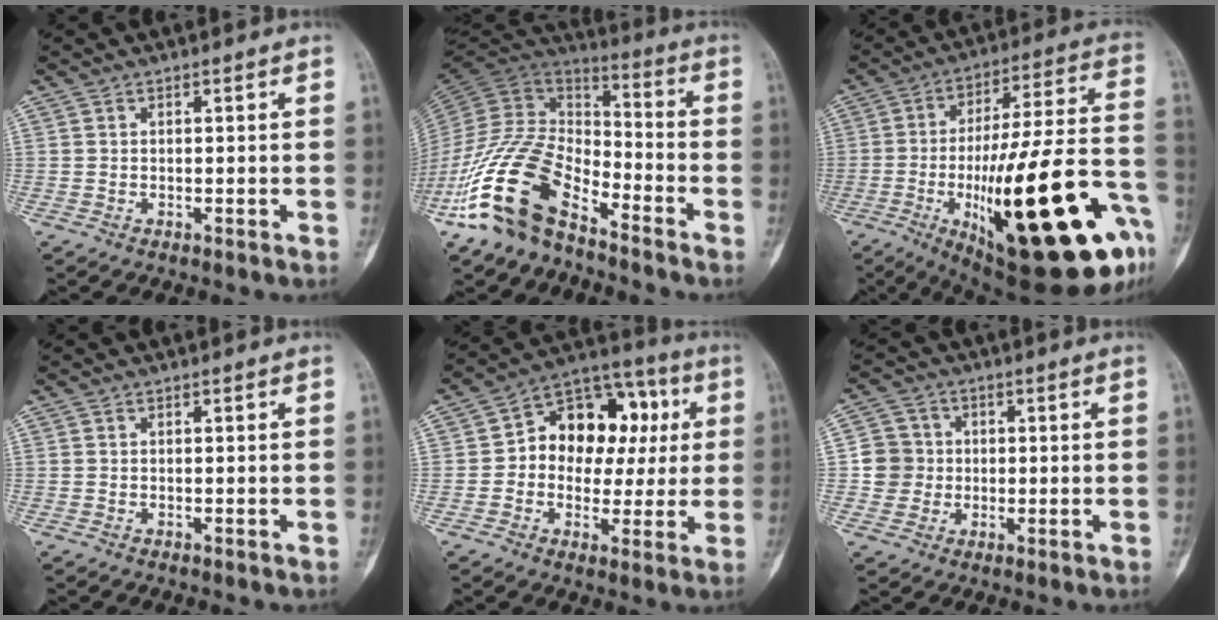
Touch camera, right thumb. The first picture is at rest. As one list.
[{"total": 18.9, "force": [-11.6, 9.3, 11.6], "torque": [-0.215, 0.076, -0.226]}, {"total": 34.3, "force": [-11.5, 9.2, 31.0], "torque": [-0.431, 0.022, -0.160]}, {"total": 0.0}, {"total": 16.4, "force": [2.0, 12.1, 10.9], "torque": [-0.096, 0.037, 0.022]}, {"total": 6.0, "force": [0.0, 5.9, 0.9], "torque": [0.017, 0.010, -0.008]}]